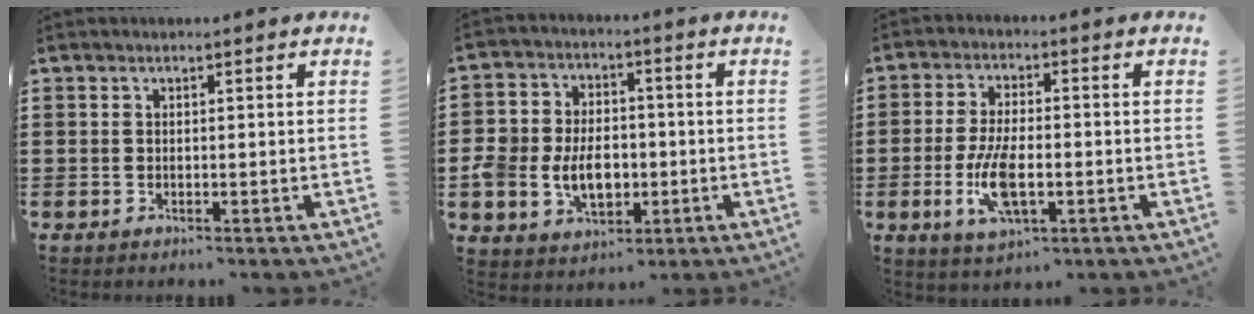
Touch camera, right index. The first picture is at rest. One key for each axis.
{"total": 7.6, "fx": -1.4, "fy": 5.9, "fz": 4.6, "tx": -0.103, "ty": 0.007, "tz": -0.026}
{"total": 8.3, "fx": -2.1, "fy": 3.4, "fz": 7.3, "tx": -0.162, "ty": -0.012, "tz": -0.040}